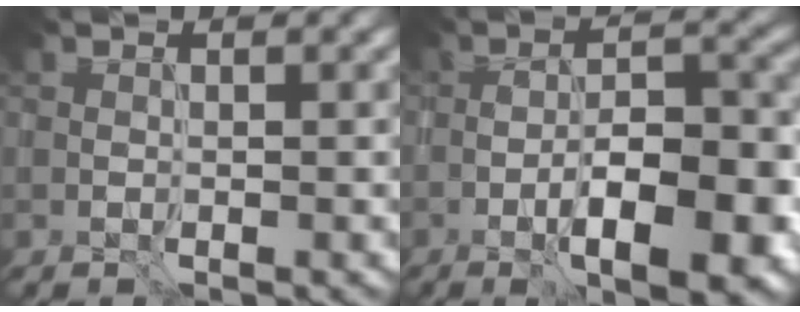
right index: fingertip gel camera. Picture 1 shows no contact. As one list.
[{"total": 7.9, "force": [-3.0, 2.6, 6.9], "torque": [-0.103, 0.004, -0.045]}]